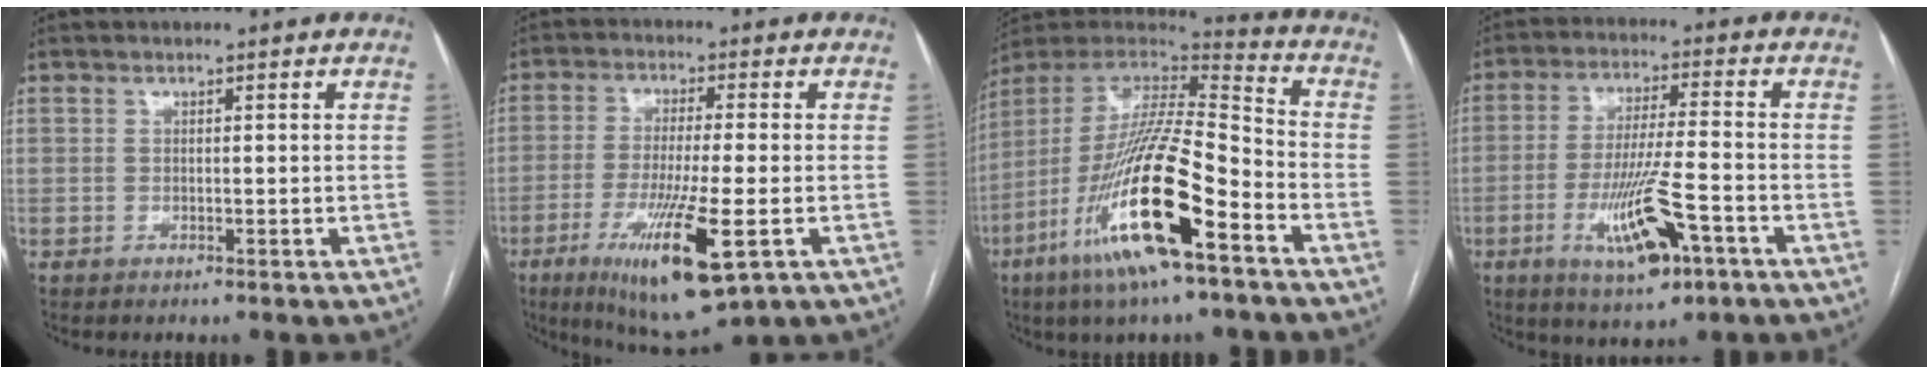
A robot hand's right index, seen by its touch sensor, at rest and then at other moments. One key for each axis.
{"total": 13.5, "fx": -5.2, "fy": 1.6, "fz": 12.4, "tx": -0.230, "ty": -0.039, "tz": -0.082}
{"total": 22.1, "fx": -10.5, "fy": 3.1, "fz": 19.3, "tx": -0.388, "ty": -0.039, "tz": -0.190}
{"total": 11.5, "fx": -4.9, "fy": 1.8, "fz": 10.2, "tx": -0.192, "ty": -0.013, "tz": -0.080}